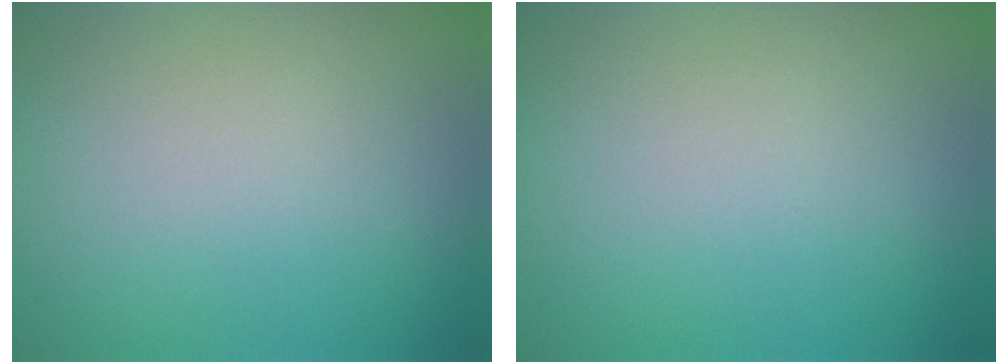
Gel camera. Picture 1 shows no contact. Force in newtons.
{"total": 0.0}